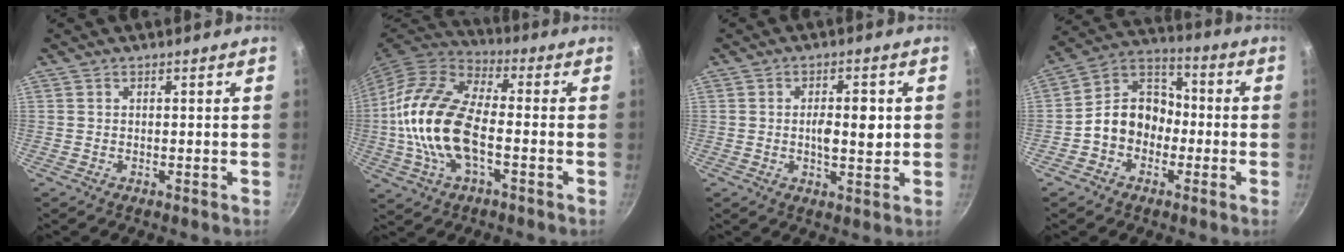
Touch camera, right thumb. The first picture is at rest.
{"total": 18.2, "force": [-2.5, 9.0, 15.6], "torque": [-0.292, 0.031, -0.062]}
{"total": 6.7, "force": [0.2, 3.0, 6.0], "torque": [-0.082, -0.001, 0.001]}
{"total": 11.3, "force": [-2.6, 9.2, 5.9], "torque": [-0.055, 0.050, -0.066]}